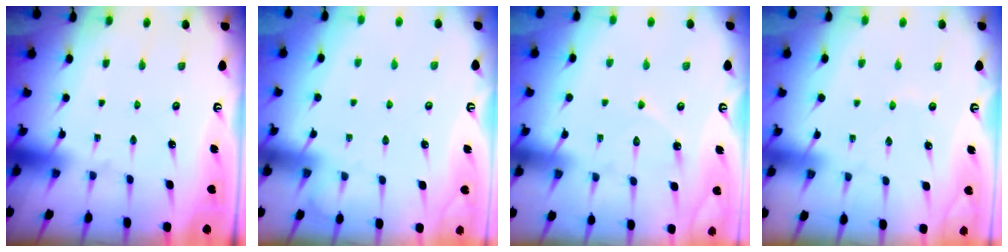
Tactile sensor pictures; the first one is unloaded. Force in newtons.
{"total": 3.0, "press": 3.0, "slide": 0.5}
{"total": 6.3, "press": 6.3, "slide": 0.6}
{"total": 2.7, "press": 2.7, "slide": 0.4}